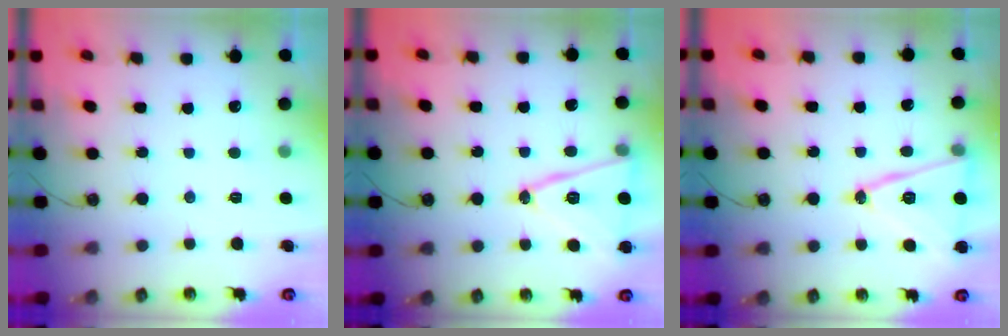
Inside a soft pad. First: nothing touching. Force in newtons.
{"total": 14.6, "press": 14.2, "slide": 3.3}
{"total": 14.6, "press": 14.2, "slide": 3.3}